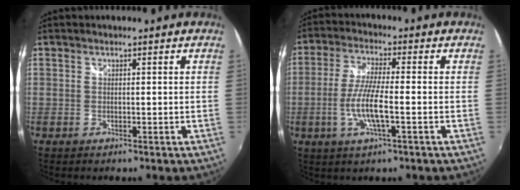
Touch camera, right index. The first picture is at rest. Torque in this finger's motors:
{"motor_torque": [0.76, -0.16, 0.50, 0.10]}